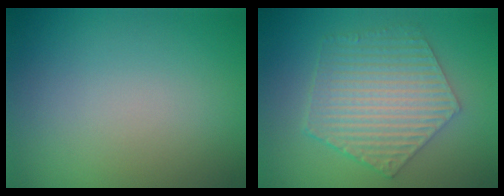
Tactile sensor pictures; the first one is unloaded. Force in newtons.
{"total": 6.2, "press": 4.8, "slide": 4.0}